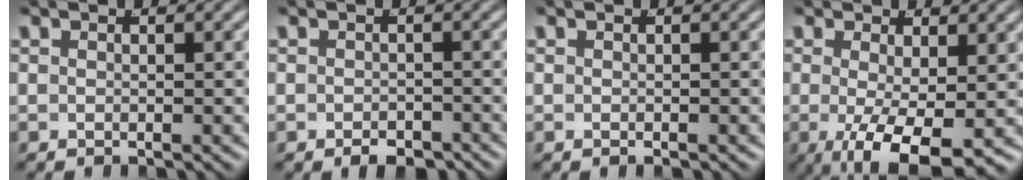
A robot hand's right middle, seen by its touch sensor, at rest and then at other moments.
{"total": 2.3, "force": [-2.1, 0.5, 0.8], "torque": [-0.008, -0.013, -0.027]}
{"total": 0.5, "force": [-0.5, 0.1, 0.2], "torque": [-0.007, 0.000, -0.007]}
{"total": 7.0, "force": [-2.9, 2.1, 6.1], "torque": [-0.115, -0.045, -0.021]}